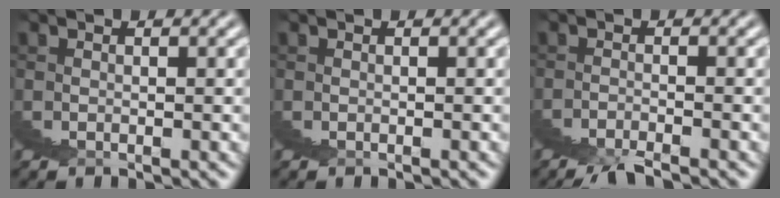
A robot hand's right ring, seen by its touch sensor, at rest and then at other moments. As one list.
[{"total": 0.0}, {"total": 1.8, "force": [-0.2, -1.8, -0.2], "torque": [0.018, 0.022, -0.014]}]